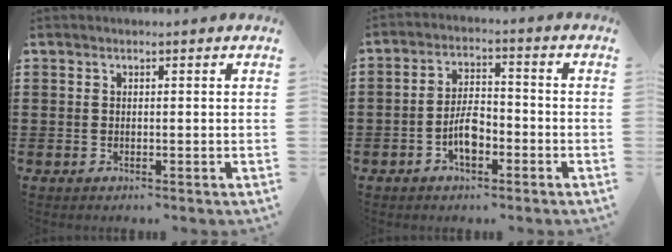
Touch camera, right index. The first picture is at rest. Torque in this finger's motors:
{"motor_torque": [2.14, 0.00, 0.61, 0.13]}